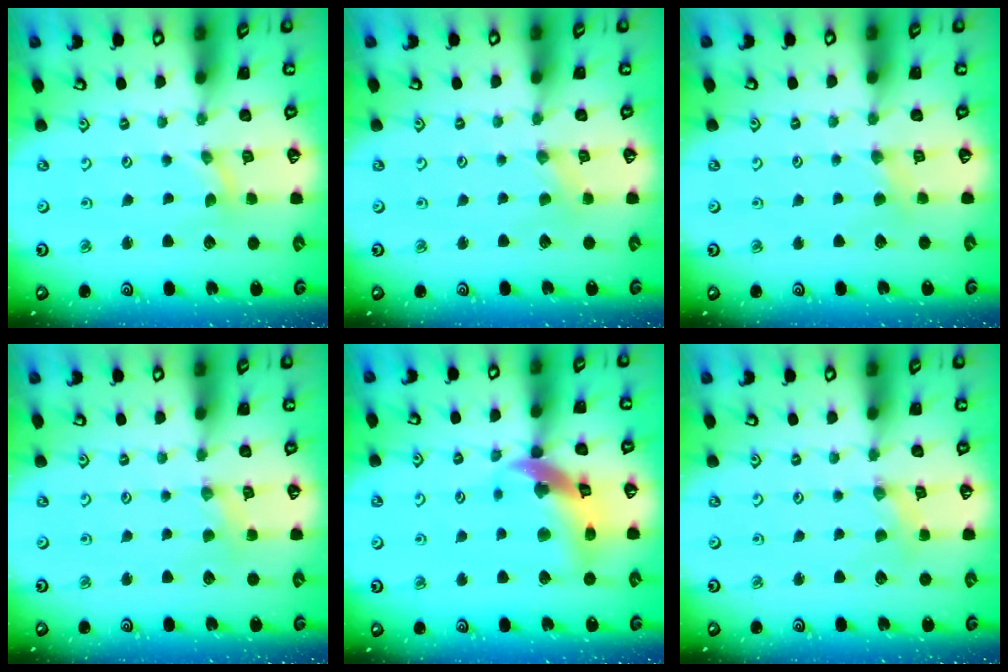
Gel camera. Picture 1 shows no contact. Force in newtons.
{"total": 0.0}
{"total": 2.1, "press": 2.1, "slide": 0.4}
{"total": 2.4, "press": 2.4, "slide": 0.5}
{"total": 14.4, "press": 14.3, "slide": 2.0}
{"total": 2.1, "press": 2.1, "slide": 0.4}